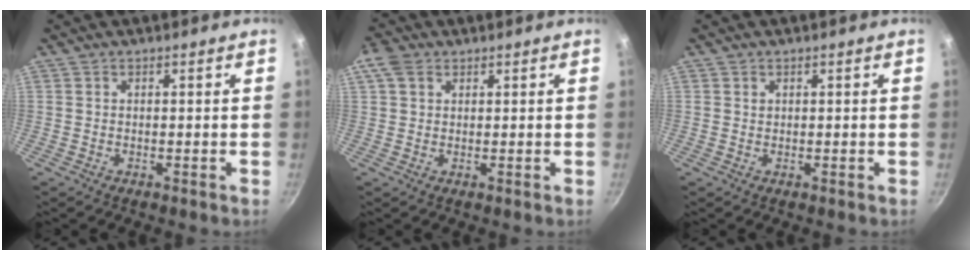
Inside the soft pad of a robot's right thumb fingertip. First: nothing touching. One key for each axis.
{"total": 4.0, "fx": 1.8, "fy": 2.8, "fz": 2.2, "tx": -0.040, "ty": 0.004, "tz": 0.030}
{"total": 0.5, "fx": 0.2, "fy": 0.5, "fz": 0.1, "tx": 0.001, "ty": 0.002, "tz": 0.003}